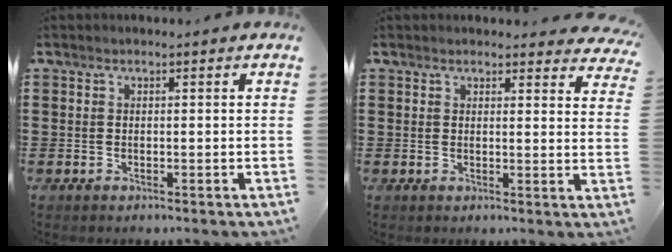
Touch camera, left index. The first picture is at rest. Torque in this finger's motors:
{"motor_torque": [0.76, 0.15, 0.47, 0.03]}